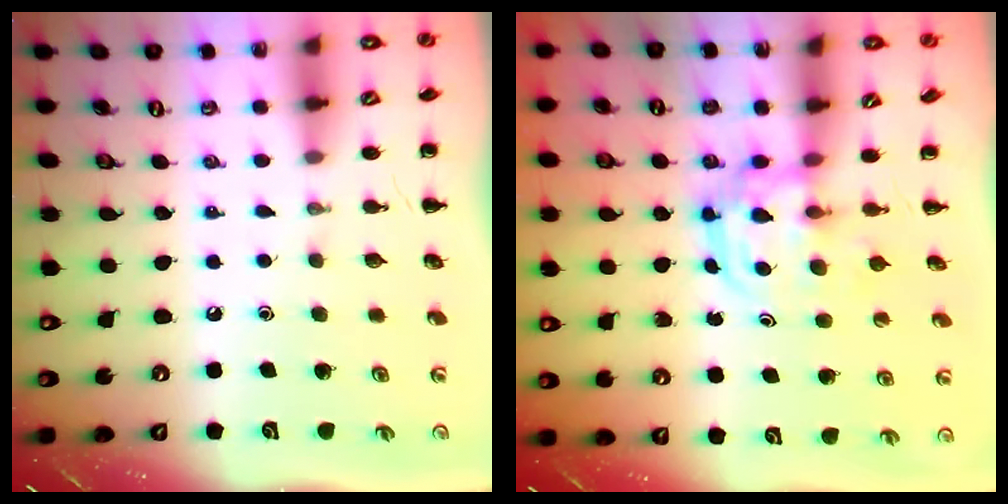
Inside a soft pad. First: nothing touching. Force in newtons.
{"total": 3.1, "press": 3.1, "slide": 0.4}